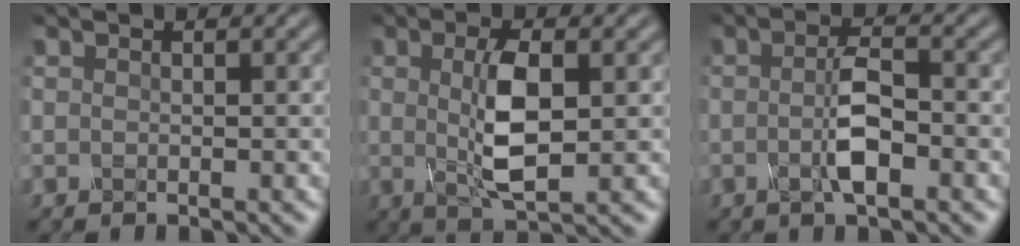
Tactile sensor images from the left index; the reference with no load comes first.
{"total": 4.7, "force": [0.4, 1.4, 4.5], "torque": [-0.095, 0.002, 0.009]}
{"total": 2.9, "force": [-0.8, 0.5, 2.7], "torque": [-0.055, 0.009, -0.021]}